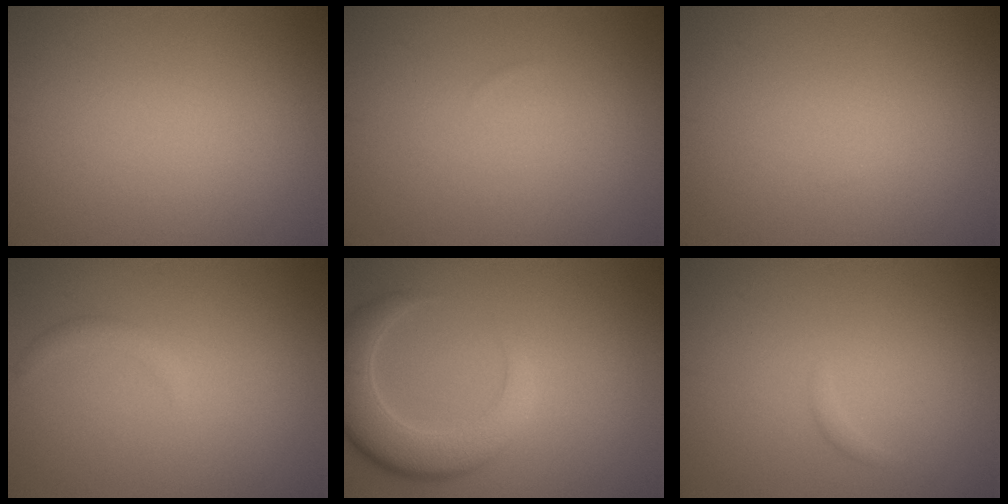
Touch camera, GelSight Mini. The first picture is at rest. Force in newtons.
{"total": 0.0}
{"total": 0.0}
{"total": 1.0, "press": 1.0, "slide": 0.2}
{"total": 5.7, "press": 5.7, "slide": 0.6}
{"total": 0.5, "press": 0.5, "slide": 0.1}